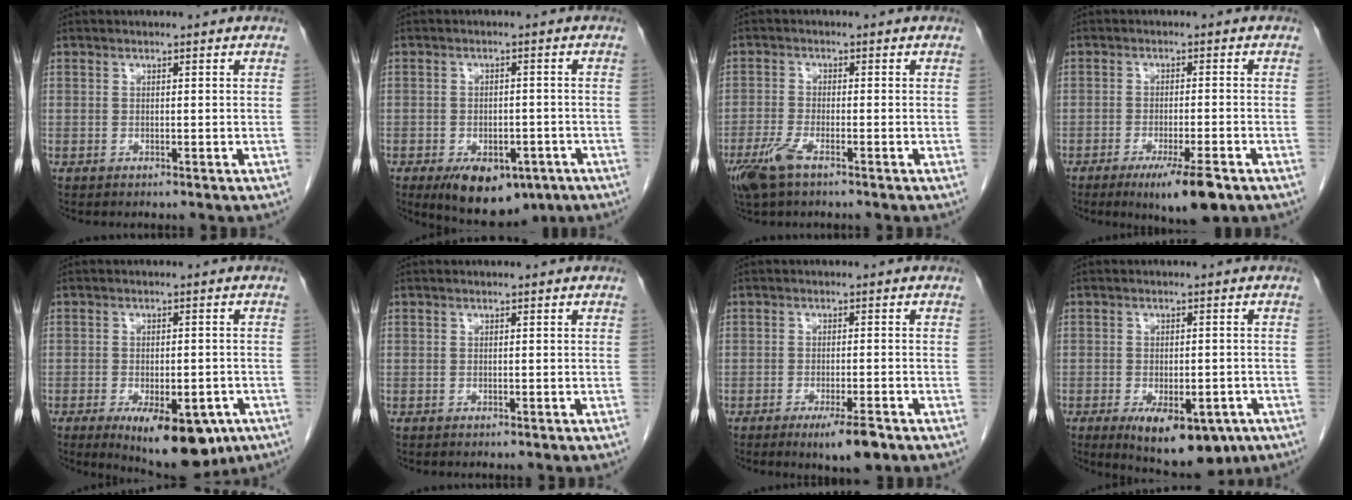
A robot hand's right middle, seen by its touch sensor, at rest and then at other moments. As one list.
[{"total": 11.4, "force": [-6.8, 5.9, 6.9], "torque": [-0.100, -0.007, -0.093]}, {"total": 5.0, "force": [-3.1, 1.1, 3.7], "torque": [-0.089, -0.012, -0.060]}, {"total": 7.6, "force": [-4.6, 0.8, 6.0], "torque": [-0.092, -0.016, -0.068]}, {"total": 12.3, "force": [-7.0, 4.9, 8.8], "torque": [-0.108, -0.007, -0.091]}, {"total": 0.0}, {"total": 5.3, "force": [-3.3, 0.8, 4.2], "torque": [-0.065, -0.009, -0.046]}, {"total": 11.2, "force": [-6.4, 4.8, 7.8], "torque": [-0.106, -0.009, -0.086]}]